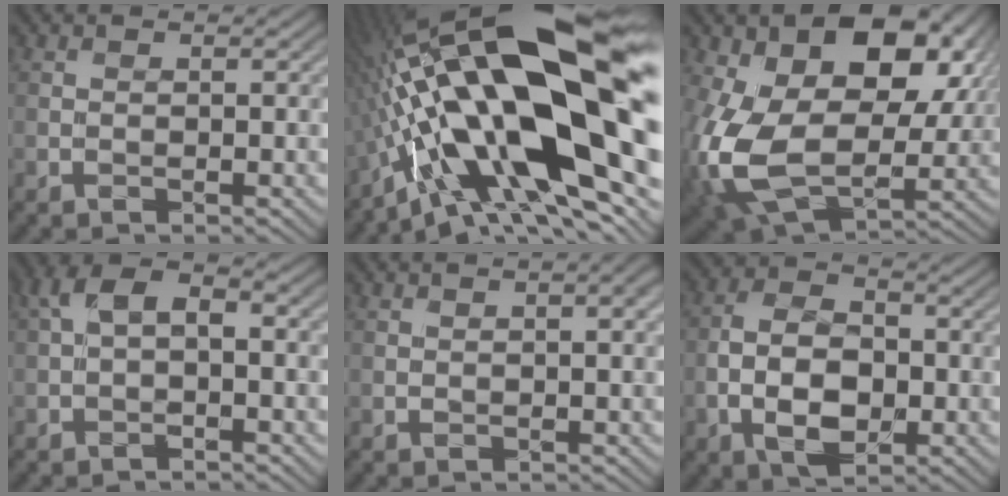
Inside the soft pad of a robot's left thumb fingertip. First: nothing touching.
{"total": 21.3, "force": [-0.9, 7.4, 19.9], "torque": [-0.351, 0.020, -0.022]}
{"total": 18.1, "force": [3.6, 12.3, 12.8], "torque": [-0.280, -0.035, 0.072]}
{"total": 4.1, "force": [0.0, 2.3, 3.5], "torque": [-0.064, 0.014, -0.007]}
{"total": 2.3, "force": [0.4, 0.7, 2.2], "torque": [-0.031, 0.005, 0.009]}
{"total": 6.4, "force": [-1.9, 3.9, 4.7], "torque": [-0.106, -0.002, -0.038]}